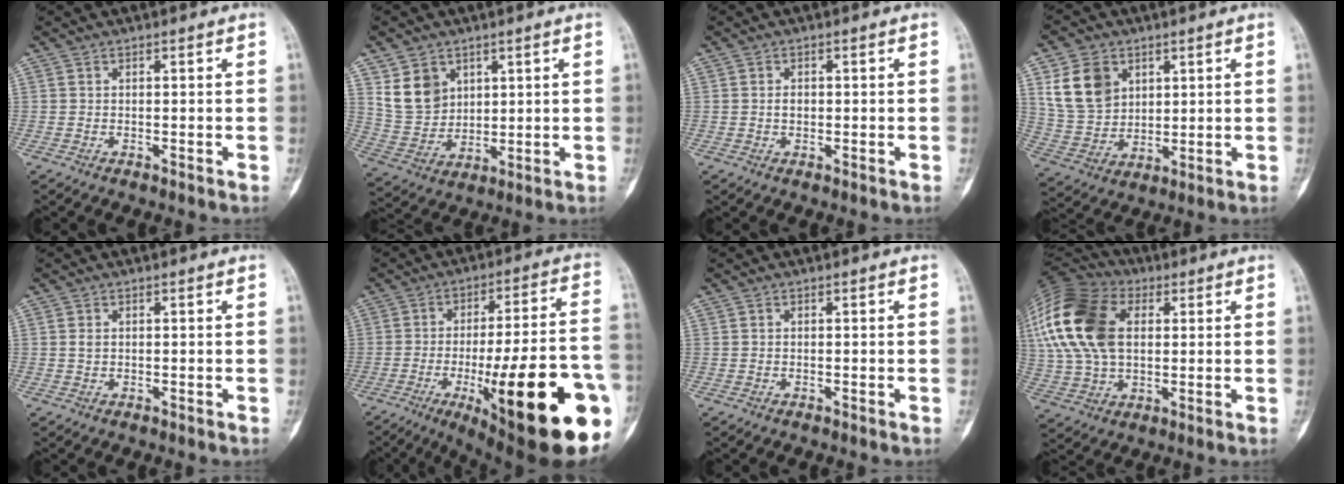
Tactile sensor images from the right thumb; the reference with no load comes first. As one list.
[{"total": 9.5, "force": [4.4, 7.3, 4.1], "torque": [-0.057, -0.023, 0.100]}, {"total": 1.4, "force": [0.0, 1.0, 1.0], "torque": [-0.012, 0.001, 0.000]}, {"total": 11.9, "force": [4.8, 9.0, 6.1], "torque": [-0.093, -0.017, 0.103]}, {"total": 1.0, "force": [0.2, 0.7, 0.7], "torque": [-0.012, 0.000, 0.004]}, {"total": 30.7, "force": [-10.3, 7.8, 27.9], "torque": [-0.336, 0.018, -0.136]}, {"total": 0.0}, {"total": 24.4, "force": [5.8, 15.7, 17.7], "torque": [-0.401, 0.023, 0.105]}]